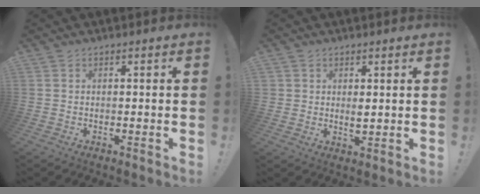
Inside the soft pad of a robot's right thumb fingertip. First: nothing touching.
{"total": 3.7, "force": [1.2, 3.3, 1.1], "torque": [-0.012, -0.009, 0.021]}